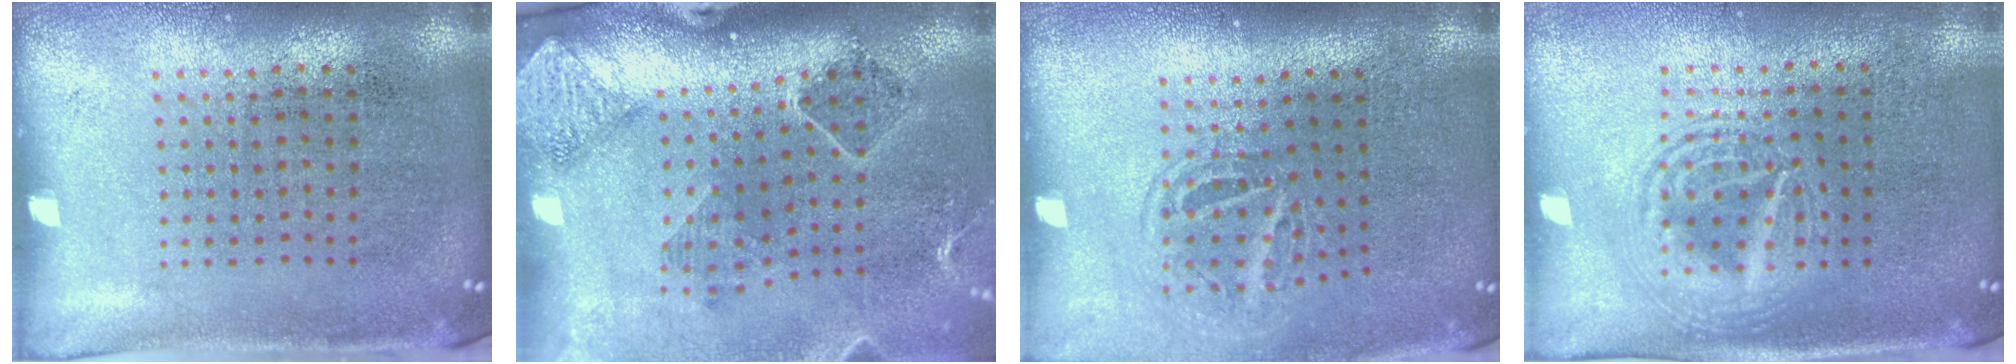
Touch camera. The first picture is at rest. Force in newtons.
{"total": 1.7, "press": 1.6, "slide": 0.4}
{"total": 1.6, "press": 1.0, "slide": 1.3}
{"total": 2.9, "press": 2.8, "slide": 0.3}